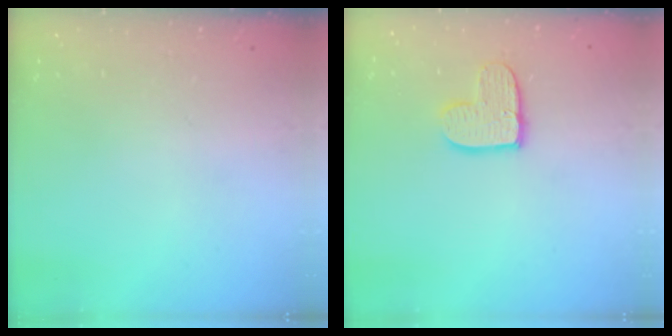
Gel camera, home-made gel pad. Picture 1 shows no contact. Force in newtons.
{"total": 9.4, "press": 9.3, "slide": 0.7}